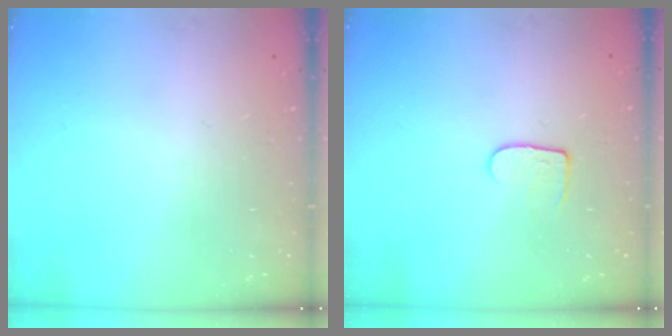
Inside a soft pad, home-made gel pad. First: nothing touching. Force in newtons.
{"total": 5.8, "press": 5.8, "slide": 0.6}